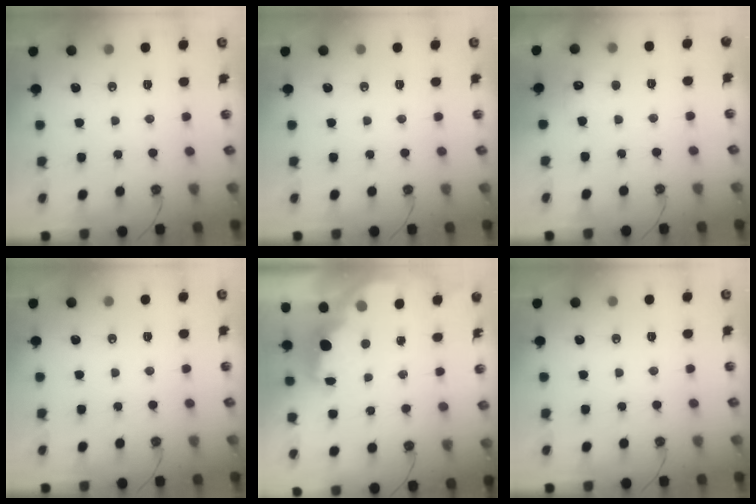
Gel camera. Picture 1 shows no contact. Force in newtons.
{"total": 0.0}
{"total": 5.9, "press": 5.7, "slide": 1.3}
{"total": 0.0}
{"total": 2.5, "press": 2.4, "slide": 0.7}
{"total": 0.0}